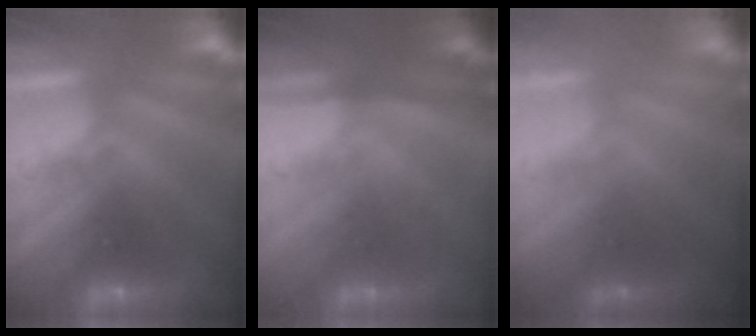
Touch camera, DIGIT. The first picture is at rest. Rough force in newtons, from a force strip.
{"total": 1.3}
{"total": 2.4}